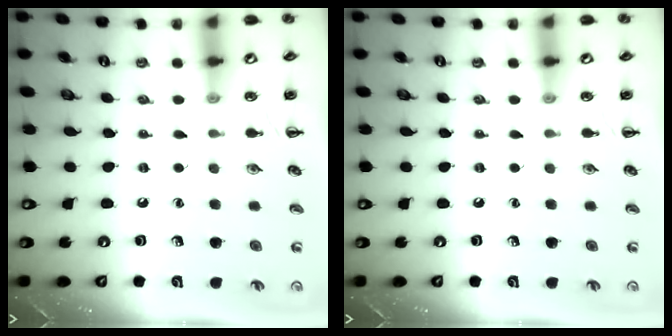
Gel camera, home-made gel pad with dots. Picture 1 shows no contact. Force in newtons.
{"total": 0.0}